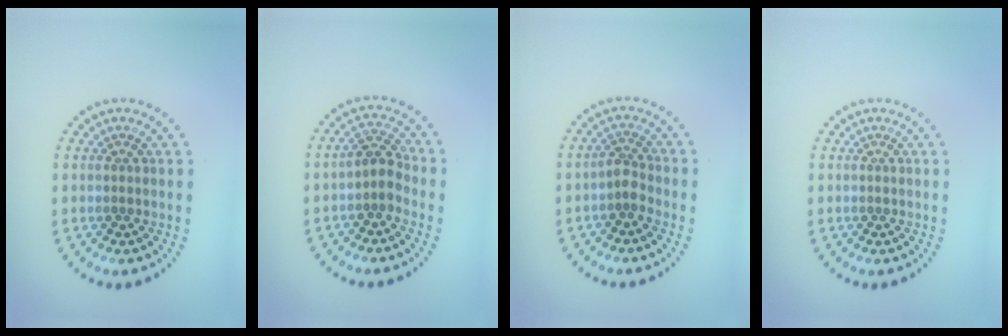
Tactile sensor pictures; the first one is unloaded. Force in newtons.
{"total": 2.4, "press": 2.1, "slide": 1.1}
{"total": 1.7, "press": 1.4, "slide": 1.0}
{"total": 0.0}